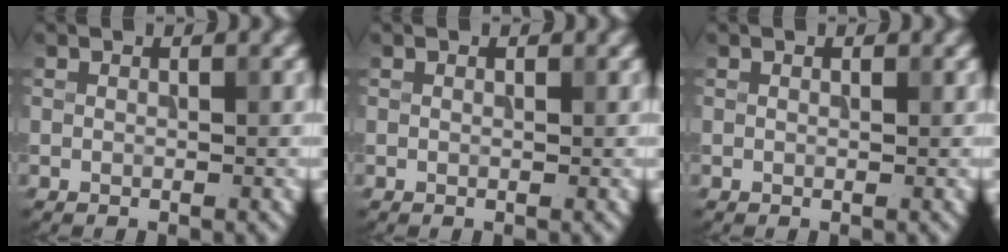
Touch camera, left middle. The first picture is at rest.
{"total": 0.0}
{"total": 0.0}